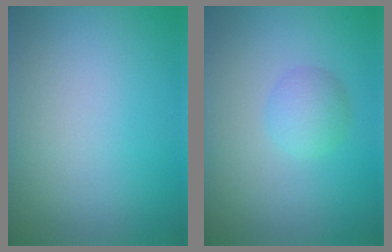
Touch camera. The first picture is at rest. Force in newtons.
{"total": 2.0, "press": 2.0, "slide": 0.0}